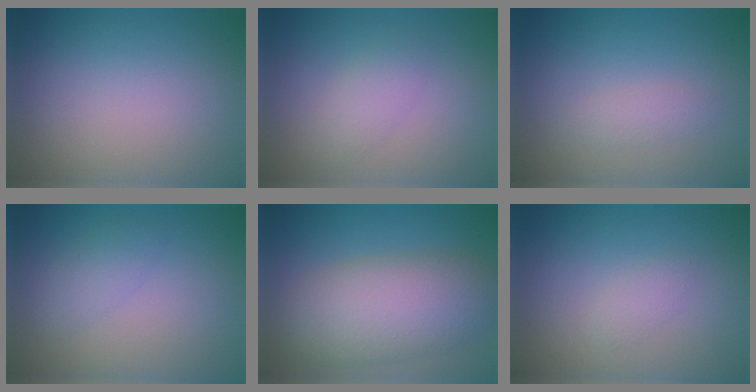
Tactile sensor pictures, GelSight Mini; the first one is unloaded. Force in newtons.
{"total": 1.9, "press": 1.9, "slide": 0.1}
{"total": 1.1, "press": 1.1, "slide": 0.0}
{"total": 0.7, "press": 0.7, "slide": 0.1}
{"total": 7.8, "press": 7.8, "slide": 0.4}
{"total": 1.0, "press": 1.0, "slide": 0.0}